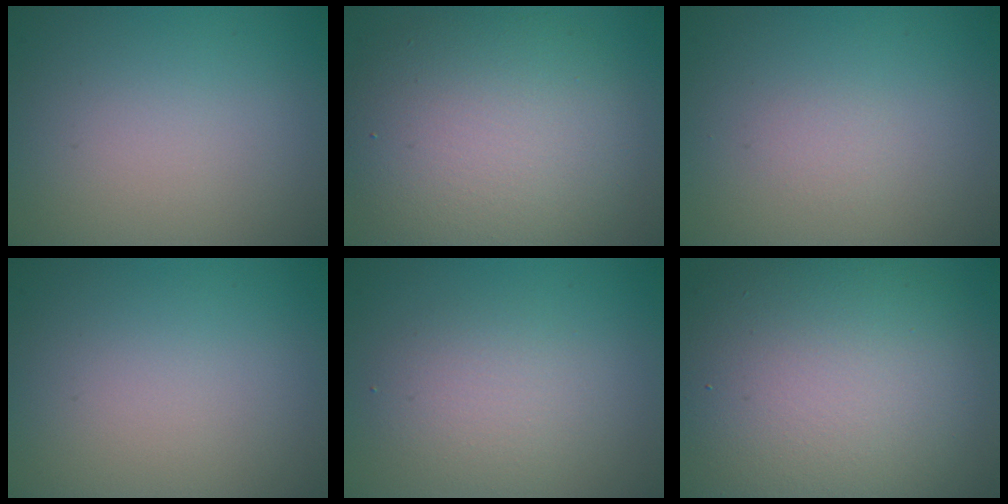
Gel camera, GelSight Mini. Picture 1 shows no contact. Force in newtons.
{"total": 8.6, "press": 8.5, "slide": 0.9}
{"total": 0.5, "press": 0.5, "slide": 0.0}
{"total": 0.0}
{"total": 2.5, "press": 2.5, "slide": 0.1}
{"total": 13.8, "press": 13.8, "slide": 1.2}